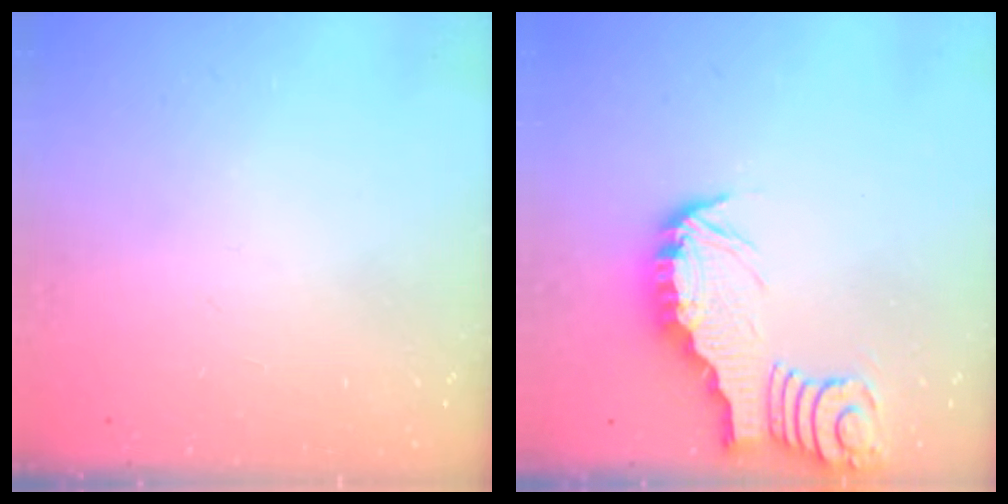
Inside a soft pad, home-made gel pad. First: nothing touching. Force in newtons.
{"total": 3.0, "press": 3.0, "slide": 0.3}